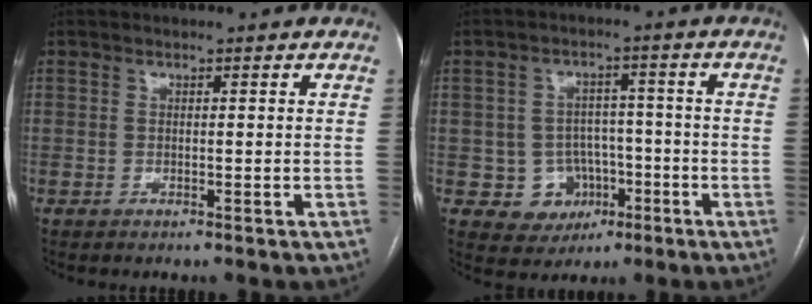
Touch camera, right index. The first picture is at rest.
{"total": 6.8, "force": [-2.0, 6.4, 1.2], "torque": [-0.010, 0.018, -0.020]}